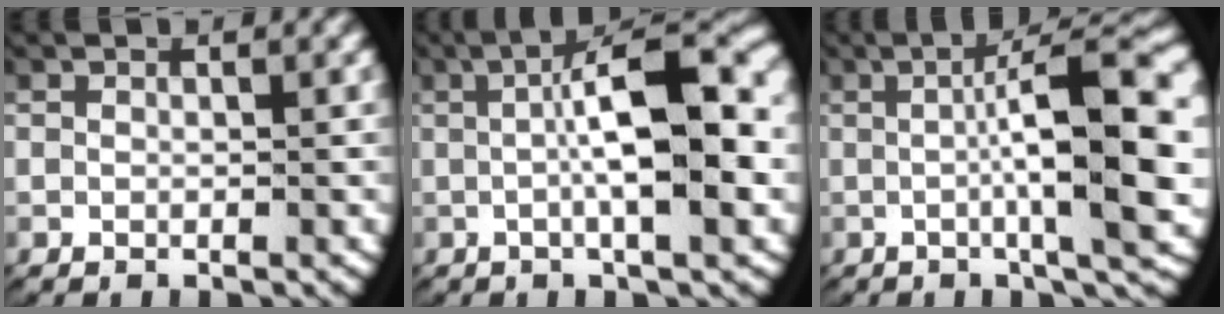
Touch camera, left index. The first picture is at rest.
{"total": 9.3, "force": [1.1, 2.9, 8.7], "torque": [-0.128, 0.015, 0.011]}
{"total": 9.2, "force": [0.3, 2.1, 9.0], "torque": [-0.129, 0.009, 0.004]}